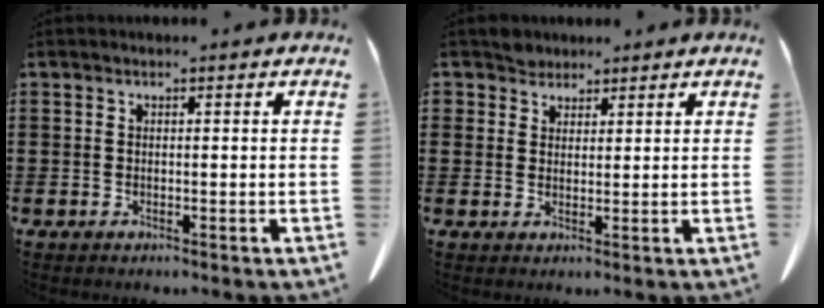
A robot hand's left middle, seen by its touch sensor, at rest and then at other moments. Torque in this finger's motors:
{"motor_torque": [0.03, 0.01, 0.01, 0.01]}